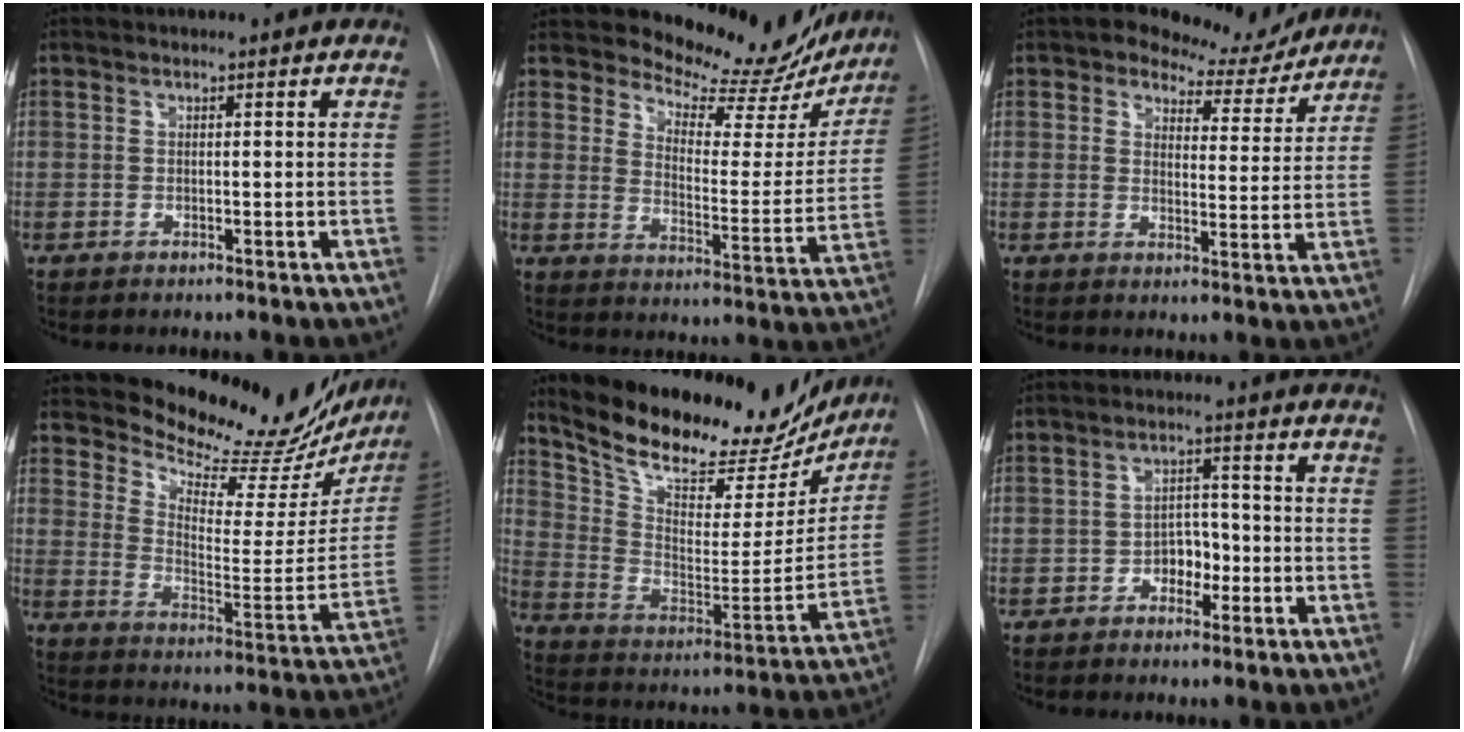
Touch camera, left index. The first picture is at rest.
{"total": 17.8, "force": [16.2, 5.6, 4.5], "torque": [-0.041, -0.048, 0.200]}
{"total": 8.1, "force": [7.1, 3.5, 1.6], "torque": [-0.007, -0.005, 0.085]}
{"total": 22.5, "force": [20.2, 6.7, 7.2], "torque": [-0.096, -0.063, 0.255]}
{"total": 24.8, "force": [21.3, 8.3, 9.7], "torque": [-0.159, -0.018, 0.311]}
{"total": 4.1, "force": [-1.8, 2.7, 2.5], "torque": [-0.034, 0.010, -0.033]}